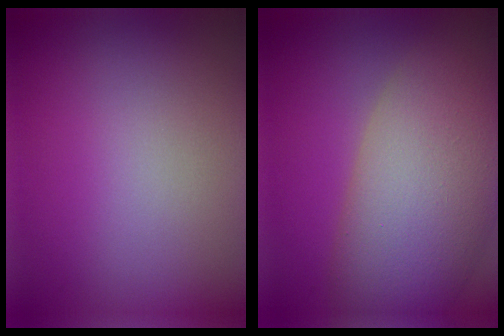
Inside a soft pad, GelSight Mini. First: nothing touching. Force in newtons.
{"total": 10.7, "press": 10.7, "slide": 0.7}